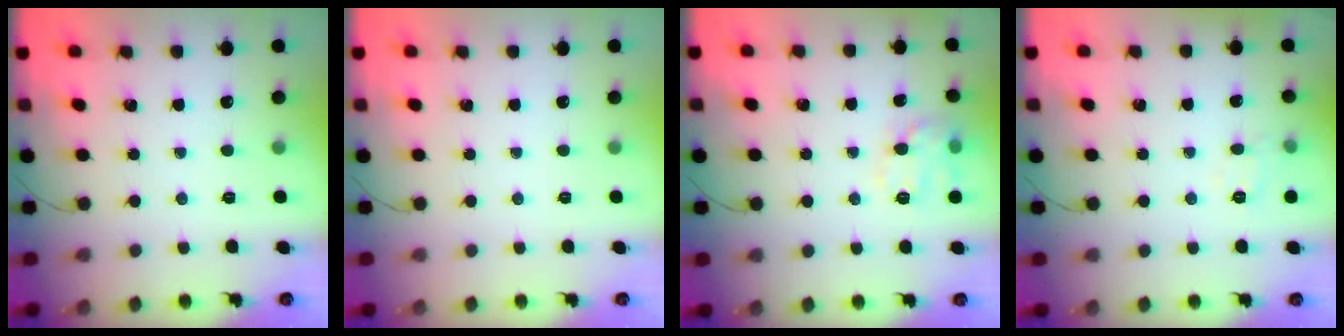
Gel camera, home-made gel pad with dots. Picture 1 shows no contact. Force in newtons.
{"total": 0.0}
{"total": 11.4, "press": 11.3, "slide": 0.5}
{"total": 6.6, "press": 6.5, "slide": 1.3}